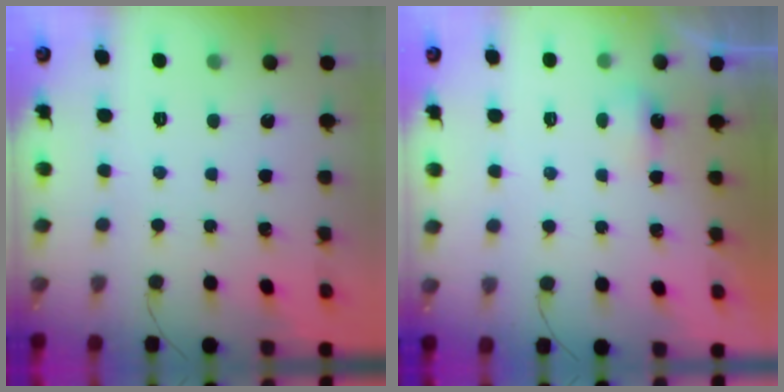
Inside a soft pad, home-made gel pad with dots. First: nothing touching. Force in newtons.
{"total": 2.9, "press": 2.8, "slide": 0.6}